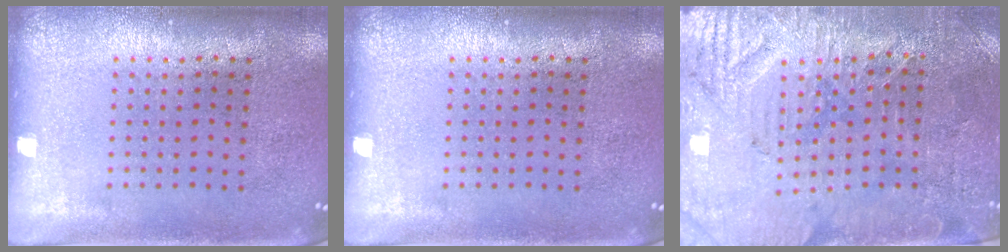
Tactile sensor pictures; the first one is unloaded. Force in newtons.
{"total": 0.0}
{"total": 3.6, "press": 3.4, "slide": 1.2}